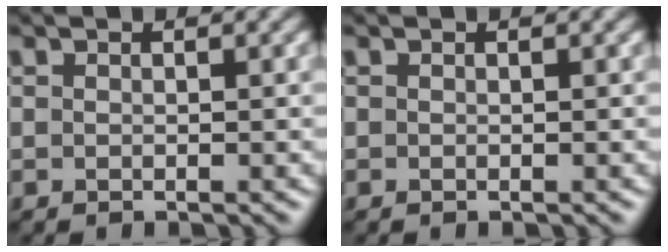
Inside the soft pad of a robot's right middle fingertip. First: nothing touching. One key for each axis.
{"total": 0.0}